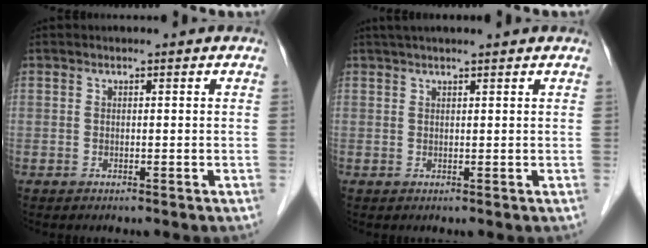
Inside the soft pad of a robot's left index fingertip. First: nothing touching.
{"total": 7.3, "force": [6.2, 0.3, 3.8], "torque": [-0.058, 0.038, 0.086]}